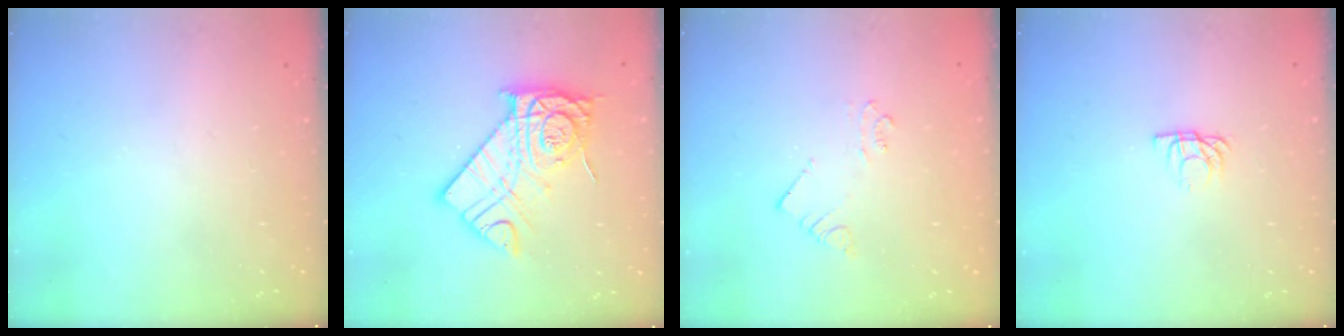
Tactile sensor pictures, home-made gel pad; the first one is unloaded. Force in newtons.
{"total": 14.9, "press": 14.8, "slide": 1.1}
{"total": 2.5, "press": 2.5, "slide": 0.2}
{"total": 4.1, "press": 4.1, "slide": 0.6}